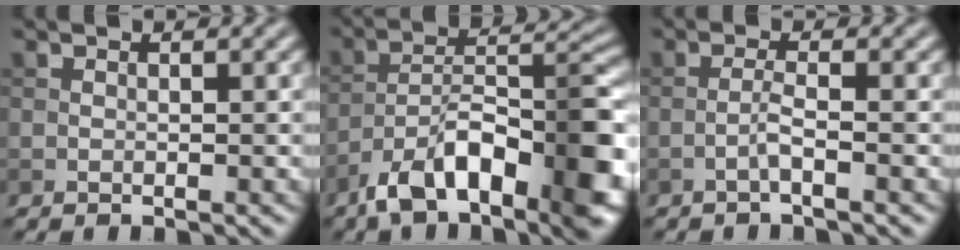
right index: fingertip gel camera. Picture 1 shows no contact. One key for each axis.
{"total": 12.6, "fx": -7.4, "fy": 5.2, "fz": 8.8, "tx": -0.138, "ty": 0.002, "tz": -0.131}
{"total": 1.5, "fx": -0.8, "fy": 0.0, "fz": 1.2, "tx": -0.026, "ty": 0.008, "tz": -0.020}